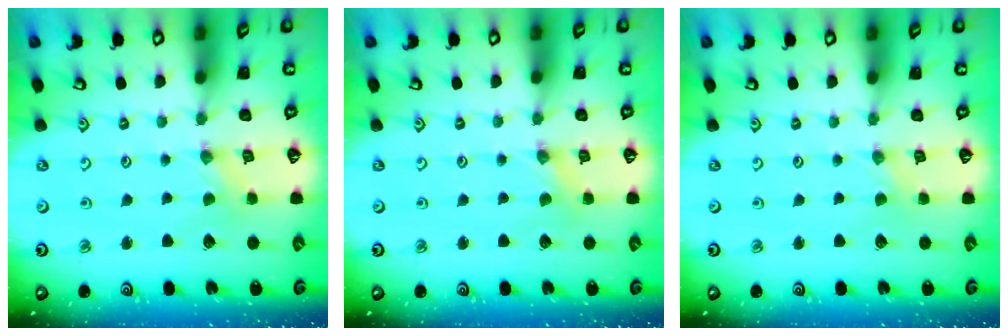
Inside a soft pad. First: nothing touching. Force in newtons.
{"total": 1.5, "press": 1.5, "slide": 0.3}
{"total": 0.0}